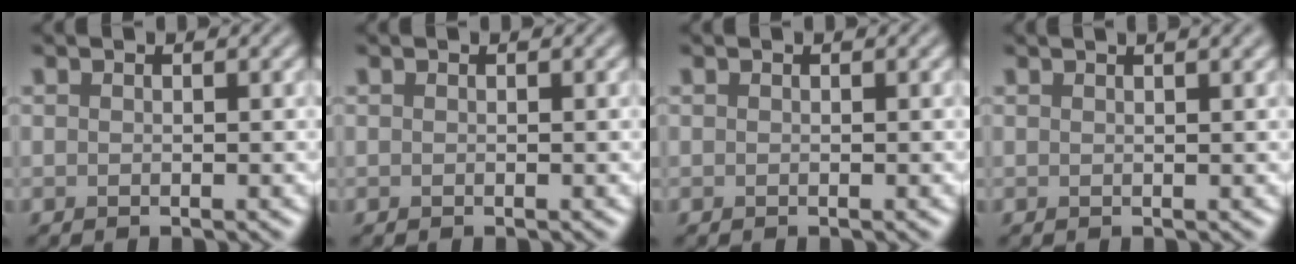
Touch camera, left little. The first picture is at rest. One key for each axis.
{"total": 0.0}
{"total": 0.0}
{"total": 2.8, "fx": 1.8, "fy": 1.1, "fz": 1.9, "tx": -0.005, "ty": 0.008, "tz": 0.002}